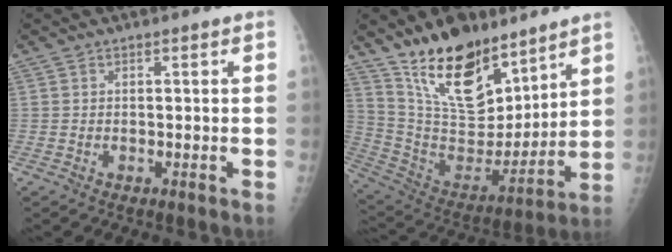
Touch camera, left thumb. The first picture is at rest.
{"total": 21.3, "force": [14.6, 9.9, 12.0], "torque": [-0.158, -0.086, 0.266]}